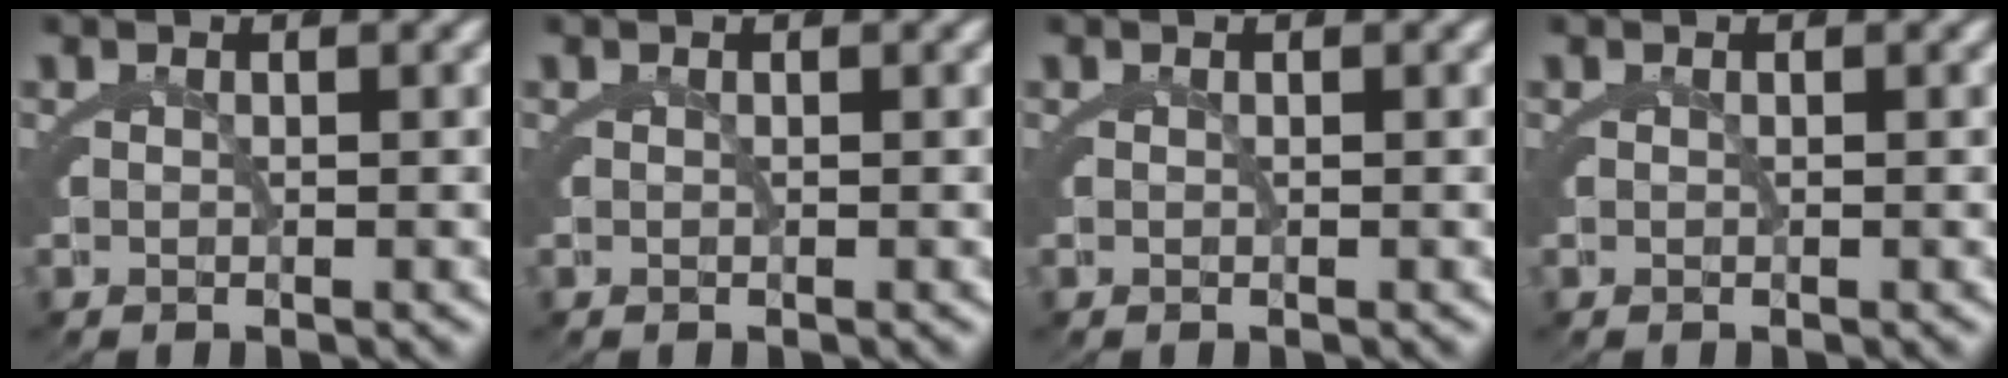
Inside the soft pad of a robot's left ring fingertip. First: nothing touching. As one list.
[{"total": 0.0}, {"total": 0.0}, {"total": 0.0}]